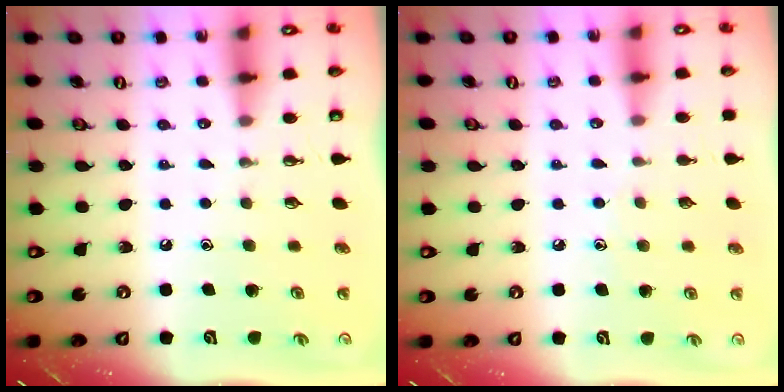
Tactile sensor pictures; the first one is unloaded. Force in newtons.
{"total": 3.3, "press": 3.3, "slide": 0.4}